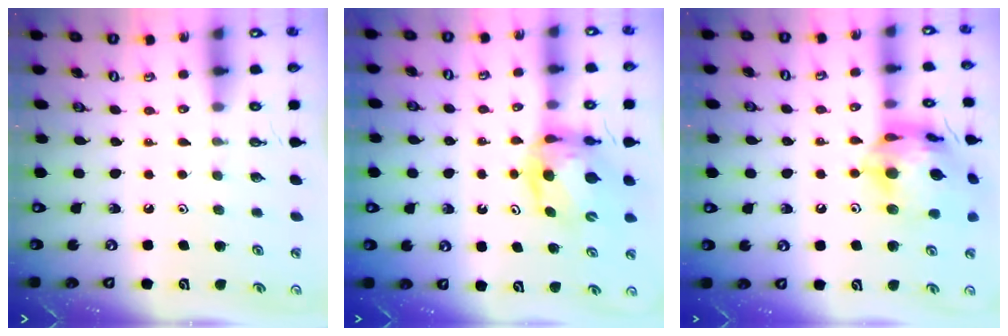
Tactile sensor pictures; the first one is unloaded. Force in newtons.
{"total": 8.0, "press": 7.9, "slide": 0.8}
{"total": 18.8, "press": 18.7, "slide": 1.6}